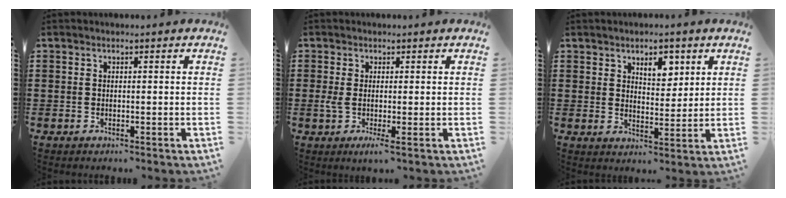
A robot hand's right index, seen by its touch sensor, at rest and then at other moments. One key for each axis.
{"total": 2.8, "fx": -0.6, "fy": 0.5, "fz": 2.7, "tx": -0.065, "ty": -0.009, "tz": -0.015}
{"total": 4.9, "fx": 3.0, "fy": 2.8, "fz": 2.8, "tx": -0.042, "ty": 0.003, "tz": 0.048}